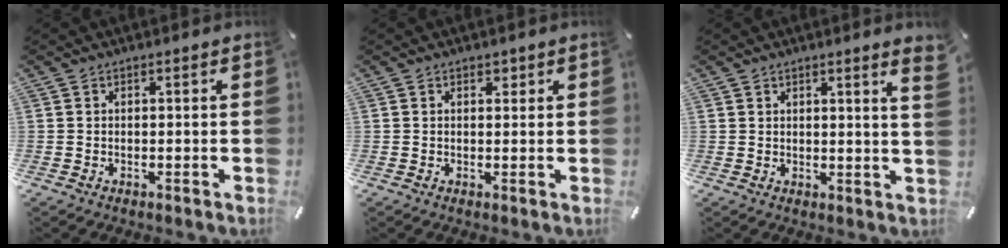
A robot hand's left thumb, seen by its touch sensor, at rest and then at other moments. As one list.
[{"total": 1.3, "force": [0.6, 1.1, 0.4], "torque": [-0.002, 0.001, 0.008]}, {"total": 3.1, "force": [2.1, 0.2, 2.3], "torque": [-0.032, -0.008, 0.033]}]